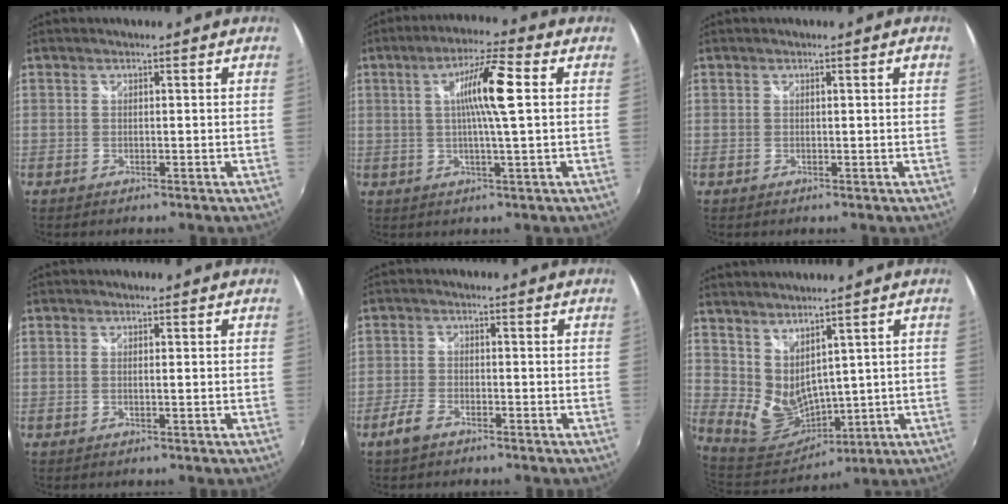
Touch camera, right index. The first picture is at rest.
{"total": 9.0, "force": [1.4, 0.1, 8.9], "torque": [-0.154, 0.008, 0.021]}
{"total": 1.2, "force": [0.4, -0.3, 1.1], "torque": [-0.014, 0.002, 0.005]}
{"total": 0.9, "force": [0.0, 0.2, 0.8], "torque": [-0.016, 0.001, -0.004]}
{"total": 3.9, "force": [-2.9, 1.8, 1.8], "torque": [-0.058, -0.003, -0.059]}
{"total": 10.3, "force": [4.6, 6.6, 6.4], "torque": [-0.131, -0.012, 0.115]}